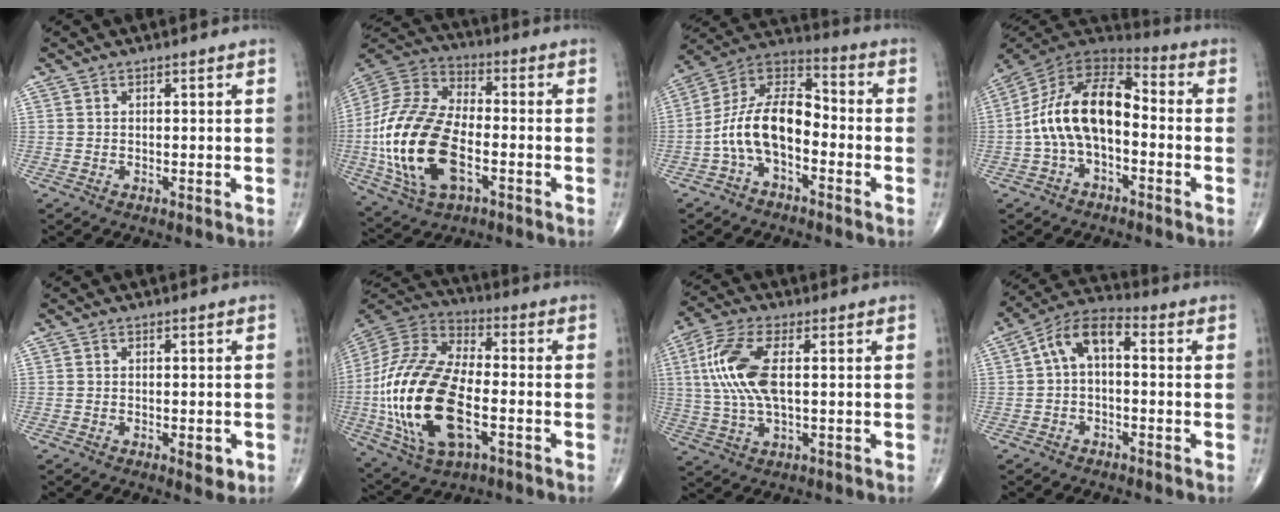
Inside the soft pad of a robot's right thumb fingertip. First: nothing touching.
{"total": 22.4, "force": [-5.0, 12.1, 18.2], "torque": [-0.382, 0.014, -0.090]}
{"total": 13.3, "force": [-3.6, 7.2, 10.6], "torque": [-0.189, 0.062, -0.078]}
{"total": 15.6, "force": [-2.0, 8.7, 12.8], "torque": [-0.222, 0.053, -0.047]}
{"total": 3.0, "force": [-1.0, 1.3, 2.5], "torque": [-0.025, -0.002, -0.011]}
{"total": 25.4, "force": [-5.1, 12.8, 21.4], "torque": [-0.454, 0.007, -0.089]}
{"total": 12.1, "force": [1.7, 5.0, 10.9], "torque": [-0.254, 0.009, 0.033]}
{"total": 8.4, "force": [0.5, 4.4, 7.1], "torque": [-0.120, 0.035, -0.005]}